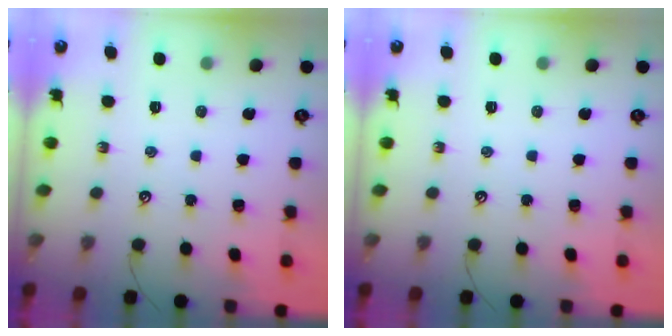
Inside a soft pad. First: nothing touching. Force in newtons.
{"total": 0.0}